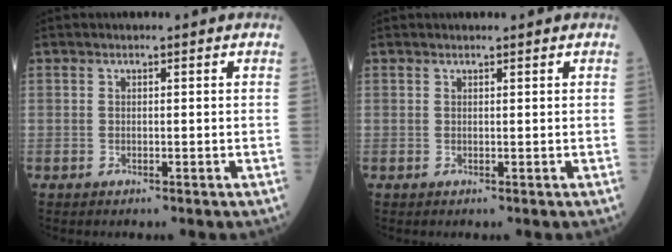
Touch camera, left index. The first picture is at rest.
{"total": 1.0, "force": [0.9, 0.1, 0.3], "torque": [-0.006, 0.007, 0.016]}